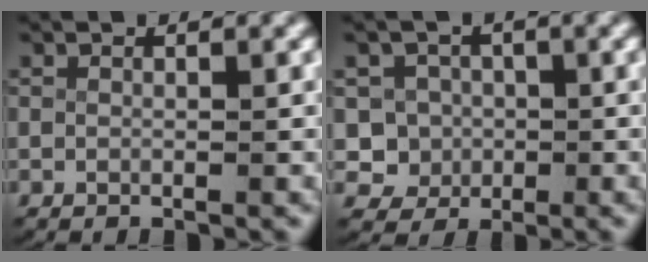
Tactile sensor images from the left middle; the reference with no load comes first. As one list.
[{"total": 7.8, "force": [-1.2, 7.4, 2.1], "torque": [-0.066, -0.030, -0.017]}]